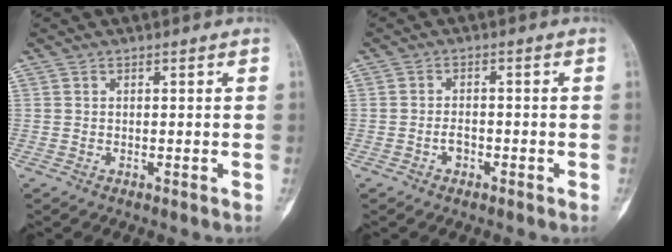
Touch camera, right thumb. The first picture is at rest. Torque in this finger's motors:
{"motor_torque": [-0.37, -0.17, 0.25, 0.41, -0.09]}